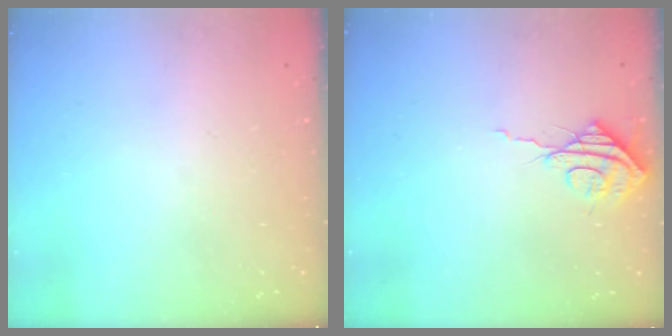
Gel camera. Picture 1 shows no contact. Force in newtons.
{"total": 7.4, "press": 7.4, "slide": 0.5}